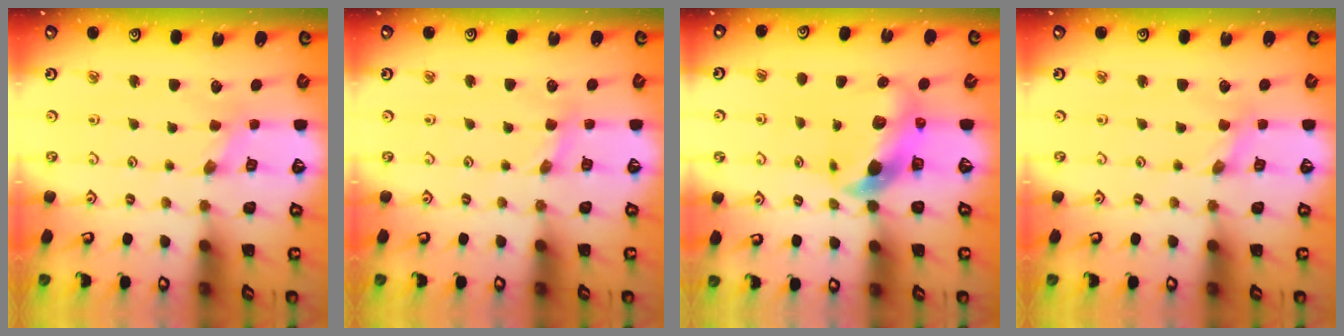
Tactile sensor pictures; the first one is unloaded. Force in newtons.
{"total": 2.7, "press": 2.7, "slide": 0.3}
{"total": 8.1, "press": 8.0, "slide": 1.3}
{"total": 0.0}